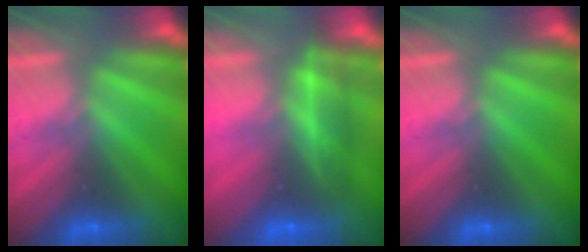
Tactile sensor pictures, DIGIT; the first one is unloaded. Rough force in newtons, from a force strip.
{"total": 2.2}
{"total": 0.0}